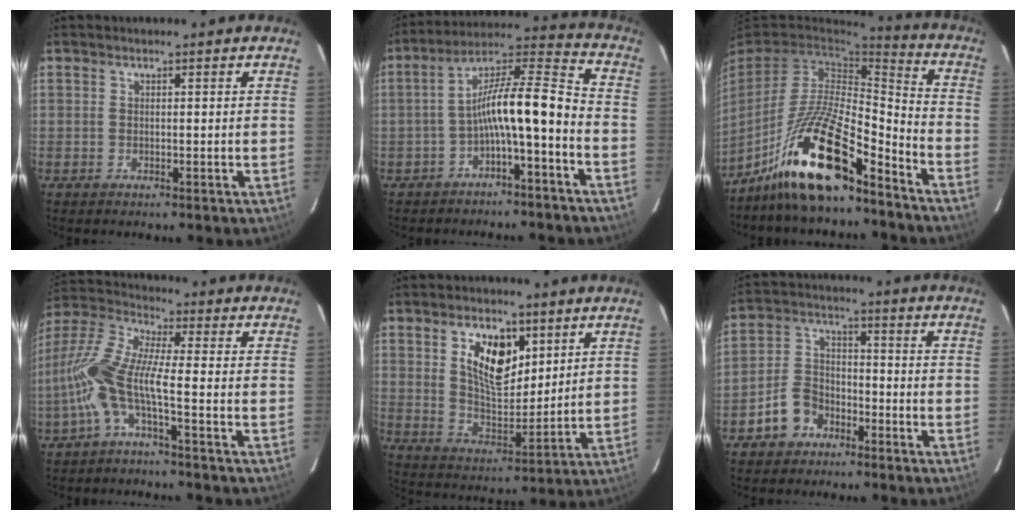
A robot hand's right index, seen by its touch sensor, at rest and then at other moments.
{"total": 11.6, "force": [-4.8, 1.8, 10.4], "torque": [-0.195, 0.026, -0.082]}
{"total": 17.1, "force": [-12.2, 4.1, 11.2], "torque": [-0.230, -0.004, -0.228]}
{"total": 10.1, "force": [-3.2, 0.9, 9.5], "torque": [-0.206, 0.006, -0.067]}
{"total": 11.0, "force": [4.8, 5.8, 8.1], "torque": [-0.142, 0.004, 0.093]}
{"total": 7.5, "force": [-4.6, 5.3, 2.8], "torque": [-0.068, 0.026, -0.080]}